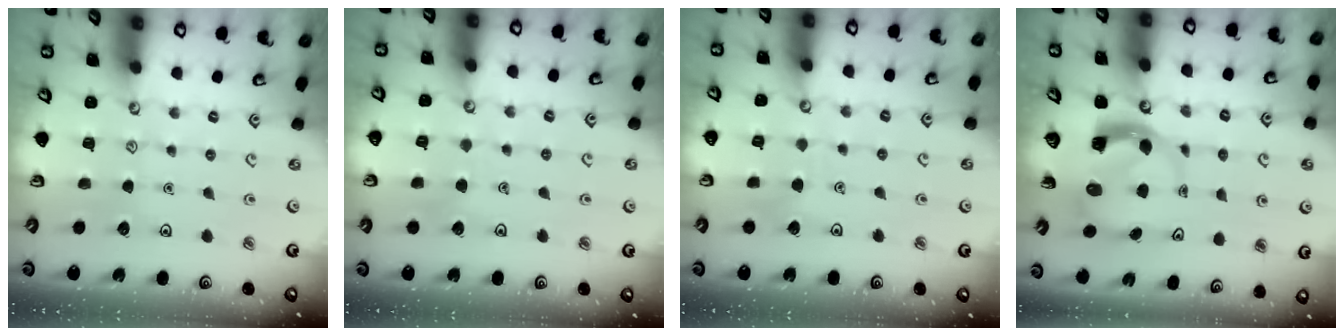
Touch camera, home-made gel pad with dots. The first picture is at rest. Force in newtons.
{"total": 2.4, "press": 2.4, "slide": 0.2}
{"total": 2.6, "press": 2.6, "slide": 0.1}
{"total": 3.9, "press": 3.9, "slide": 0.6}